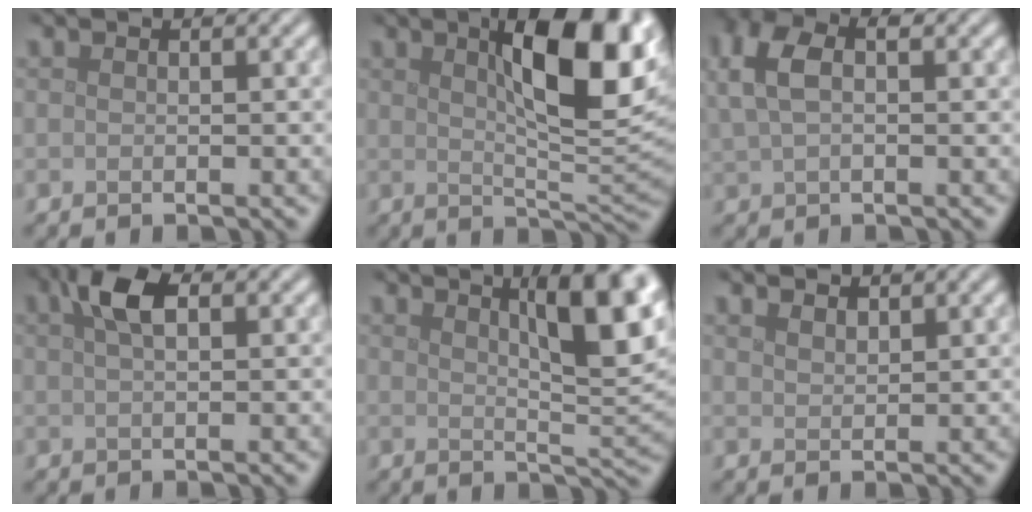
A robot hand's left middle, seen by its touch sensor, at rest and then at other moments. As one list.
[{"total": 11.5, "force": [3.8, 3.6, 10.3], "torque": [-0.148, 0.005, 0.059]}, {"total": 4.4, "force": [1.2, 2.7, 3.3], "torque": [-0.083, 0.010, 0.019]}, {"total": 3.3, "force": [1.3, 1.4, 2.6], "torque": [-0.053, 0.009, 0.020]}, {"total": 8.9, "force": [3.6, 2.3, 7.8], "torque": [-0.093, 0.011, 0.054]}, {"total": 1.5, "force": [1.4, 0.5, 0.4], "torque": [-0.010, -0.003, 0.027]}]